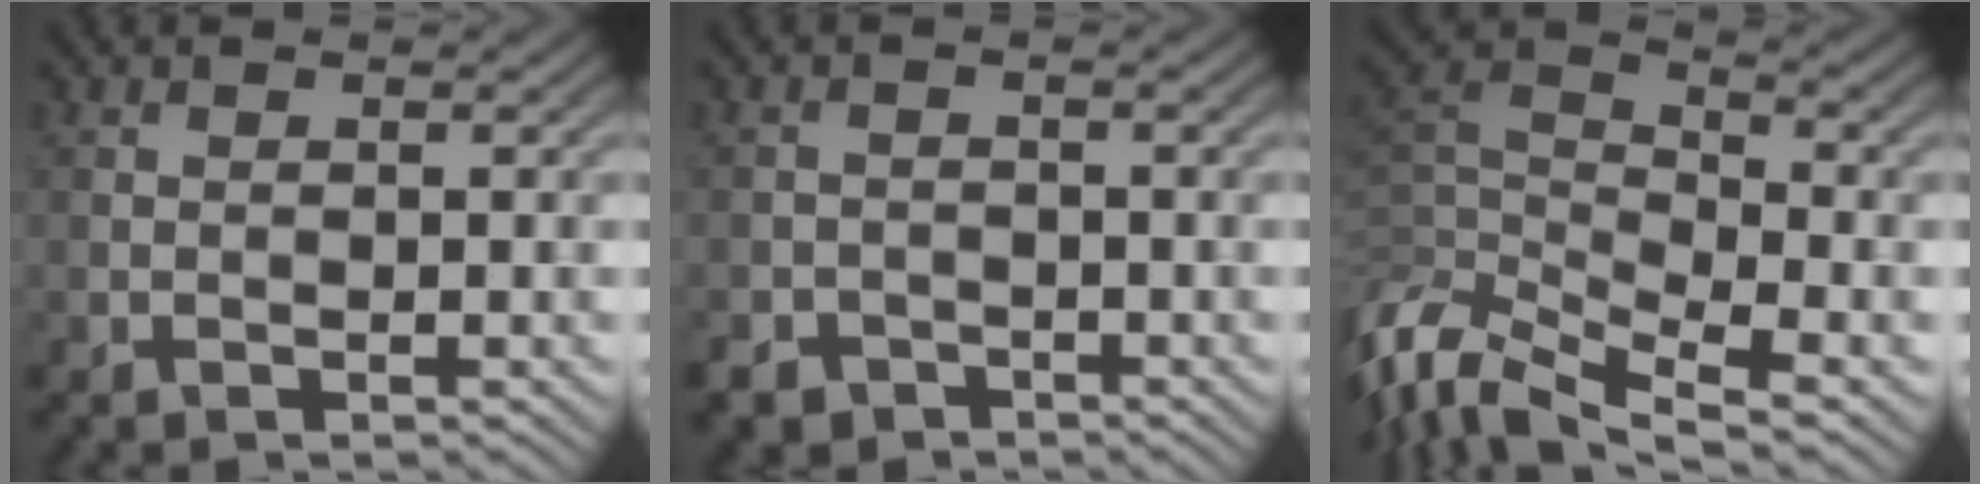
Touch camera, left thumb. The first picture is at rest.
{"total": 2.8, "force": [-2.2, 1.7, 0.6], "torque": [-0.012, -0.004, -0.044]}
{"total": 9.6, "force": [-5.1, 4.0, 7.0], "torque": [-0.156, -0.004, -0.116]}